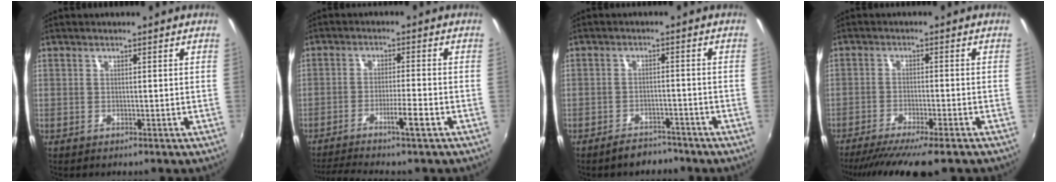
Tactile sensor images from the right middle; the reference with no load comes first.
{"total": 7.1, "force": [-5.3, -0.7, 4.6], "torque": [-0.097, -0.003, -0.090]}
{"total": 4.5, "force": [-4.0, 1.9, 1.0], "torque": [-0.029, 0.008, -0.055]}
{"total": 11.6, "force": [-9.5, 1.1, 6.6], "torque": [-0.134, -0.033, -0.150]}